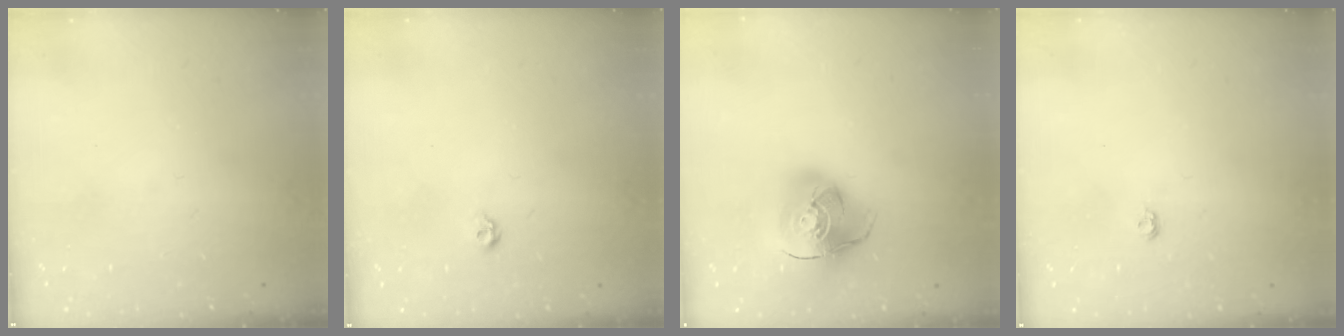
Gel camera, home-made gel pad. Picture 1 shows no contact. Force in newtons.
{"total": 4.2, "press": 4.1, "slide": 0.8}
{"total": 12.8, "press": 12.6, "slide": 1.9}
{"total": 3.9, "press": 3.9, "slide": 0.5}